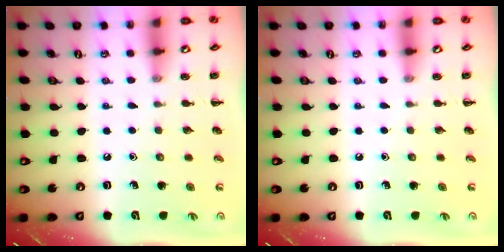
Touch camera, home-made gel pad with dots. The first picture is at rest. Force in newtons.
{"total": 0.0}